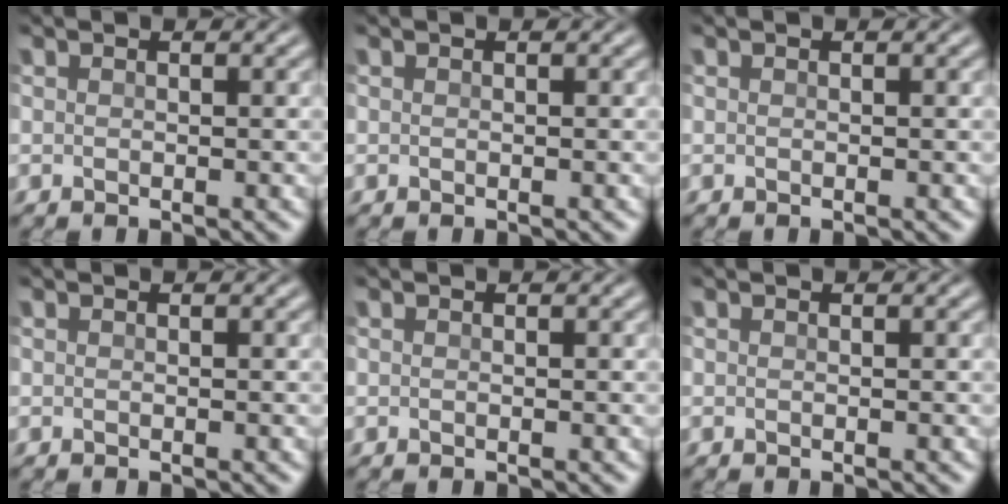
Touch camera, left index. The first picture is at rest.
{"total": 0.0}
{"total": 0.0}
{"total": 0.0}
{"total": 0.0}
{"total": 0.0}